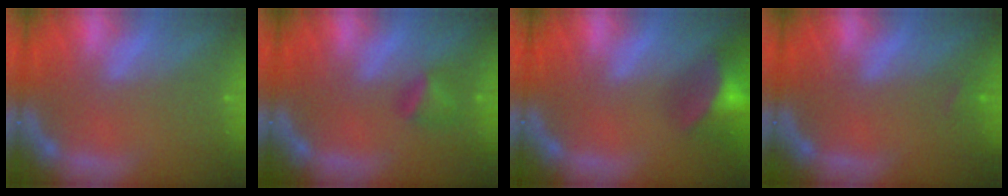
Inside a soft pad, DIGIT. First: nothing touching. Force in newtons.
{"total": 2.4}
{"total": 8.4}
{"total": 0.9}